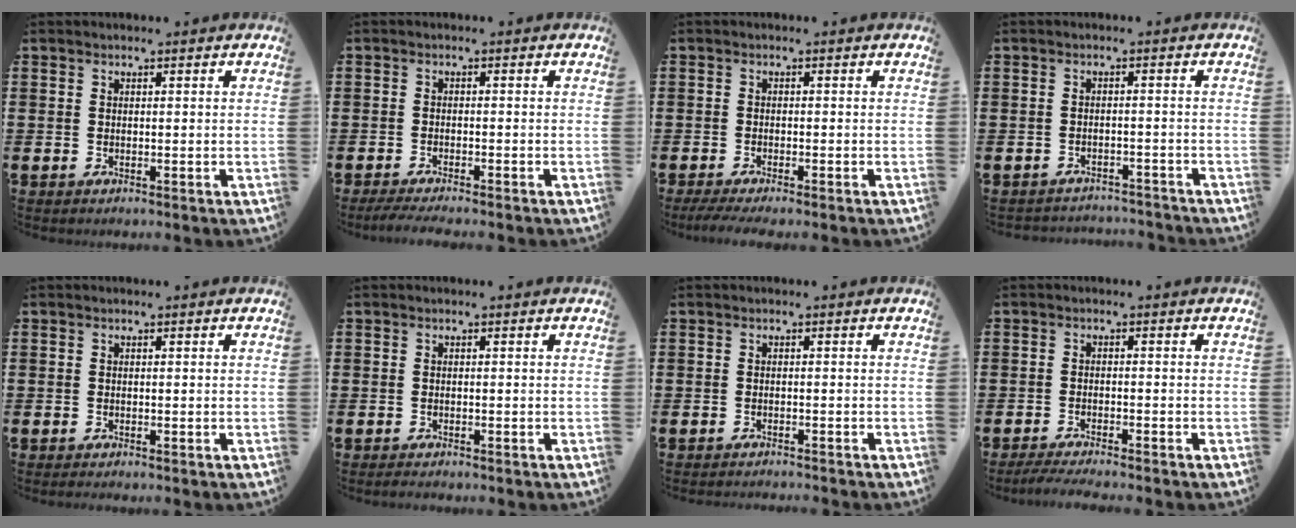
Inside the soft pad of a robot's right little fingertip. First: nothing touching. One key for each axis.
{"total": 1.6, "fx": -1.4, "fy": 0.0, "fz": 0.8, "tx": -0.012, "ty": 0.001, "tz": -0.026}
{"total": 1.6, "fx": -1.1, "fy": 0.1, "fz": 1.1, "tx": -0.017, "ty": 0.000, "tz": -0.020}
{"total": 1.9, "fx": -1.9, "fy": 0.0, "fz": -0.2, "tx": -0.003, "ty": 0.003, "tz": -0.042}
{"total": 0.0}
{"total": 0.5, "fx": -0.5, "fy": 0.1, "fz": 0.2, "tx": -0.005, "ty": -0.001, "tz": -0.009}
{"total": 0.8, "fx": -0.7, "fy": -0.1, "fz": 0.0, "tx": 0.000, "ty": -0.001, "tz": -0.015}
{"total": 1.9, "fx": -1.7, "fy": -0.1, "fz": 0.8, "tx": -0.011, "ty": 0.003, "tz": -0.034}